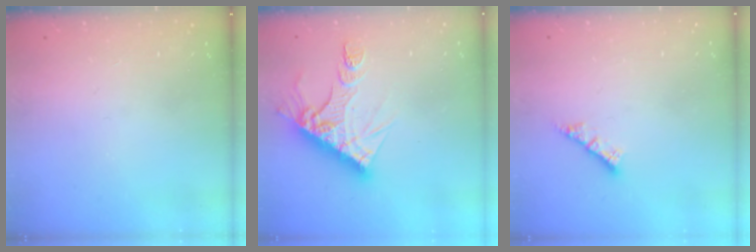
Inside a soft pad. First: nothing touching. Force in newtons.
{"total": 13.5, "press": 13.4, "slide": 1.2}
{"total": 3.6, "press": 3.6, "slide": 0.1}